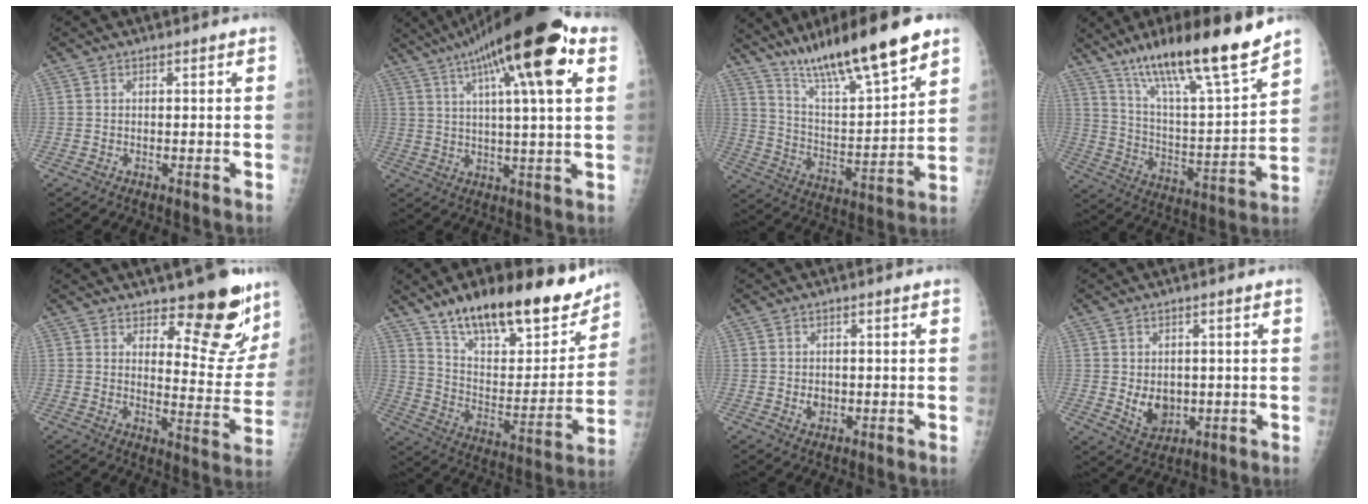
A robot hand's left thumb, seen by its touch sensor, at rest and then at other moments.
{"total": 21.8, "force": [9.8, 4.5, 18.9], "torque": [-0.305, 0.012, 0.153]}
{"total": 21.2, "force": [15.4, 3.2, 14.2], "torque": [-0.218, -0.067, 0.268]}
{"total": 21.8, "force": [16.0, 2.6, 14.6], "torque": [-0.221, -0.074, 0.276]}
{"total": 15.2, "force": [11.3, 5.4, 8.7], "torque": [-0.058, -0.100, 0.153]}
{"total": 25.8, "force": [19.2, 9.5, 14.3], "torque": [-0.180, -0.083, 0.308]}
{"total": 1.9, "force": [-0.1, 1.6, 1.1], "torque": [-0.008, 0.001, 0.003]}
{"total": 5.7, "force": [-0.1, 4.4, 3.7], "torque": [-0.038, -0.010, 0.015]}